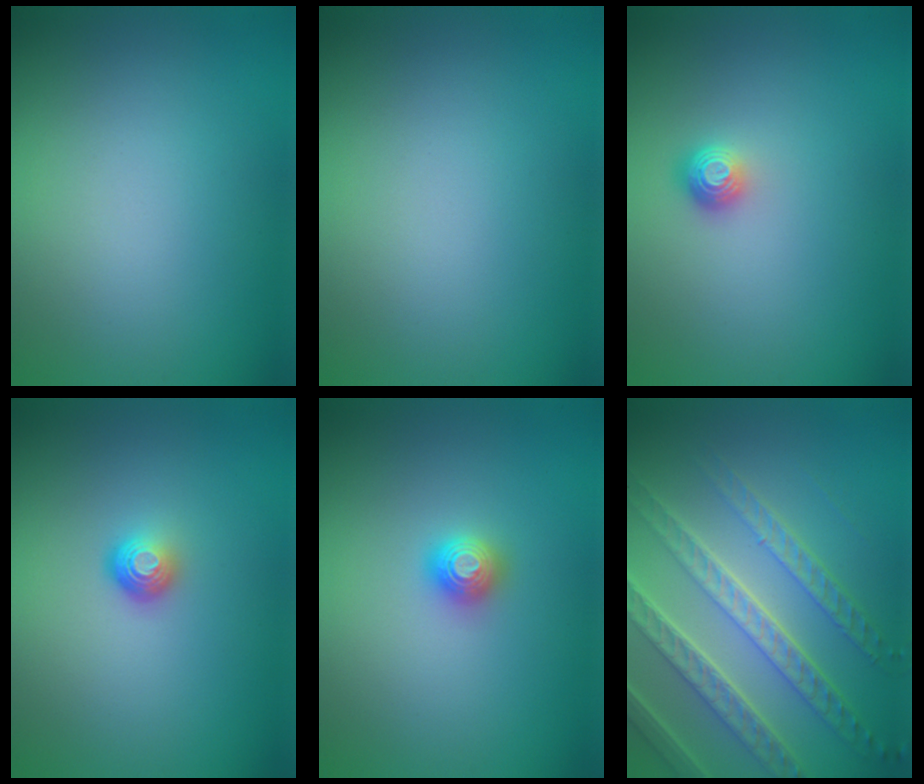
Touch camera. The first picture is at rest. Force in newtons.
{"total": 0.0}
{"total": 1.2, "press": 1.0, "slide": 0.7}
{"total": 1.6, "press": 1.0, "slide": 1.3}
{"total": 1.3, "press": 1.3, "slide": 0.2}
{"total": 7.2, "press": 5.2, "slide": 5.0}